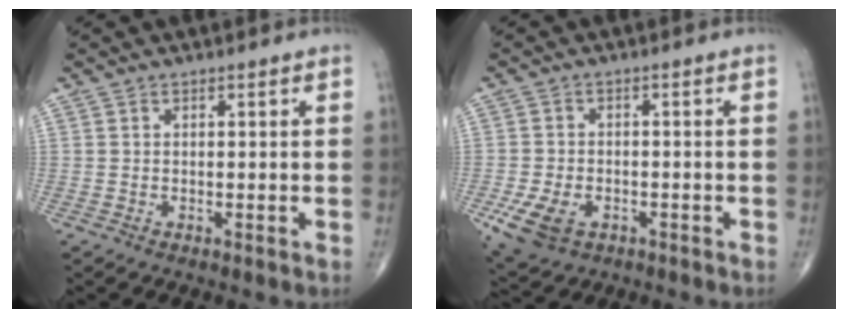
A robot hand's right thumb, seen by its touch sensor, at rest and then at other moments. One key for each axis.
{"total": 7.8, "fx": -3.1, "fy": 5.2, "fz": 4.8, "tx": -0.095, "ty": 0.004, "tz": -0.048}